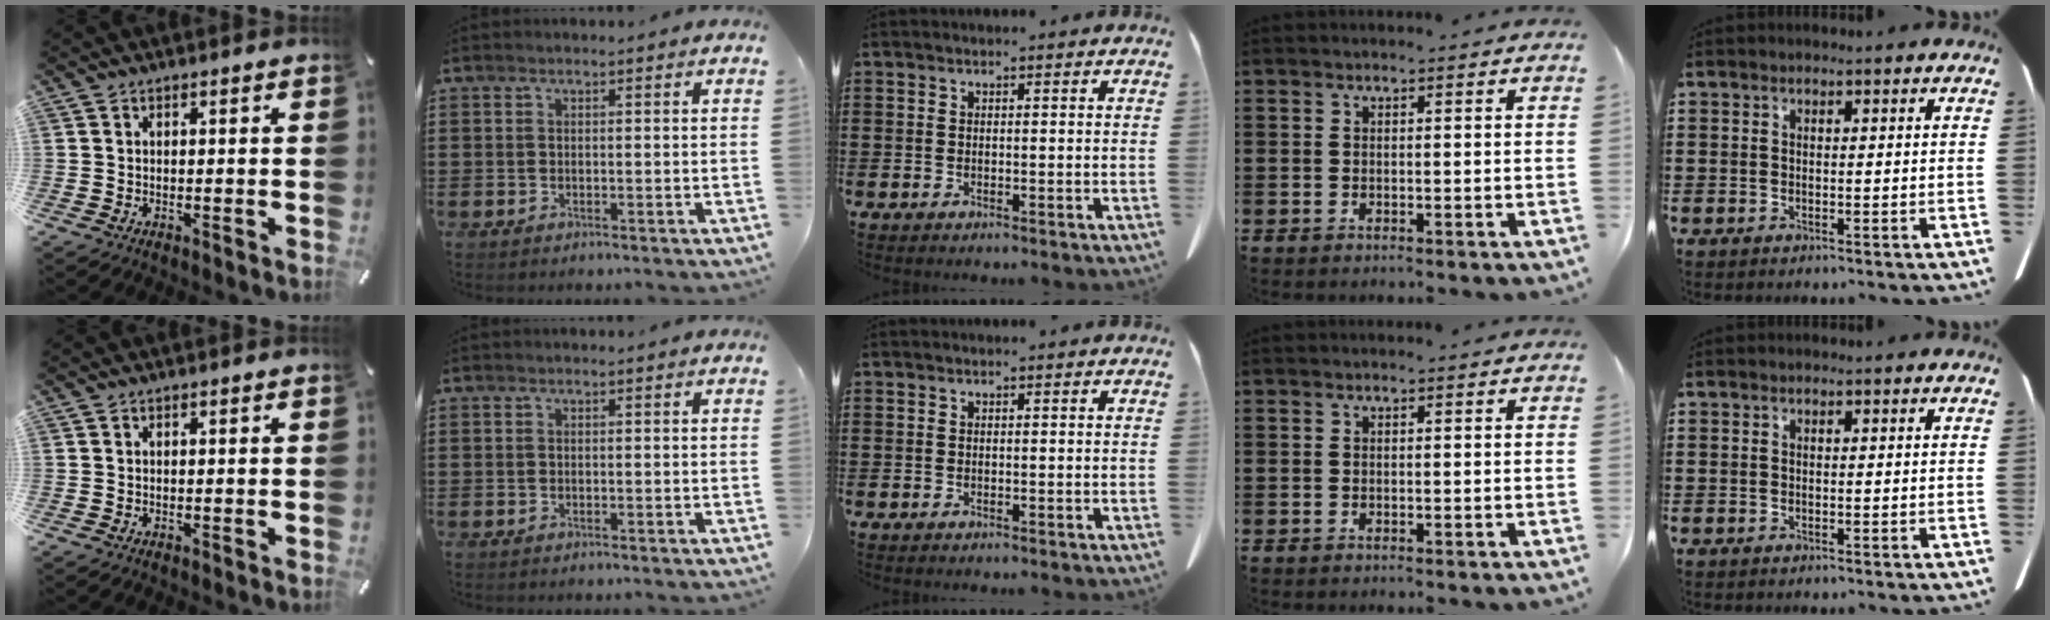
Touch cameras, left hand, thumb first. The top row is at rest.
{}